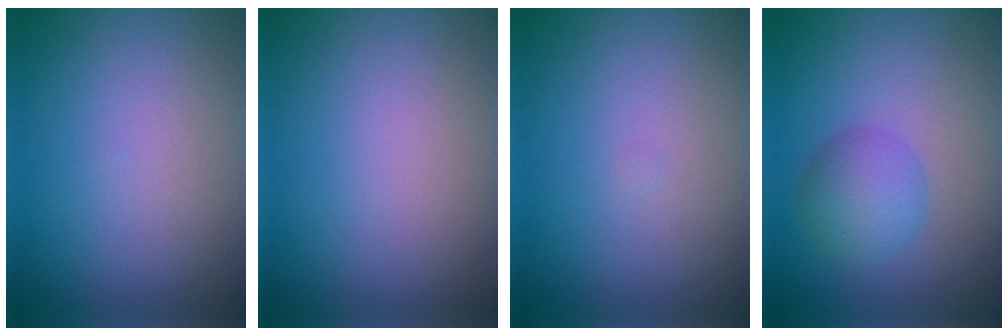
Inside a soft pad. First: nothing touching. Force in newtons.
{"total": 0.0}
{"total": 0.0}
{"total": 3.7, "press": 3.7, "slide": 0.1}